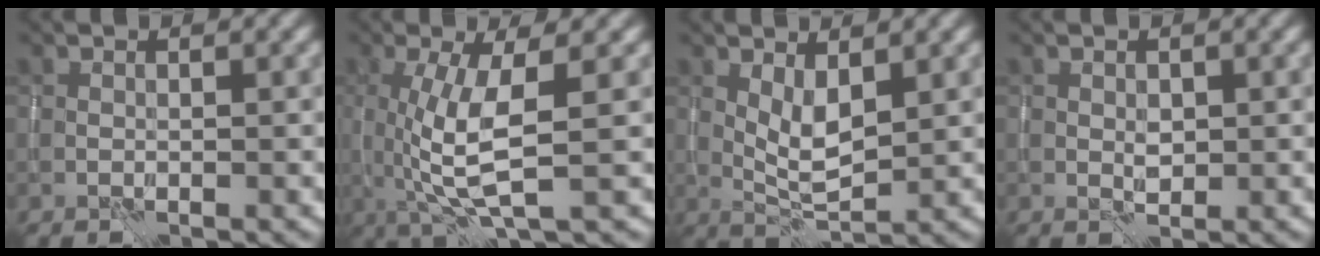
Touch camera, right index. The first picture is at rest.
{"total": 5.6, "force": [0.2, 1.4, 5.4], "torque": [-0.112, -0.004, 0.007]}
{"total": 3.1, "force": [1.0, 1.1, 2.7], "torque": [-0.055, -0.005, 0.022]}
{"total": 0.9, "force": [0.2, 0.6, 0.6], "torque": [-0.012, -0.002, 0.007]}